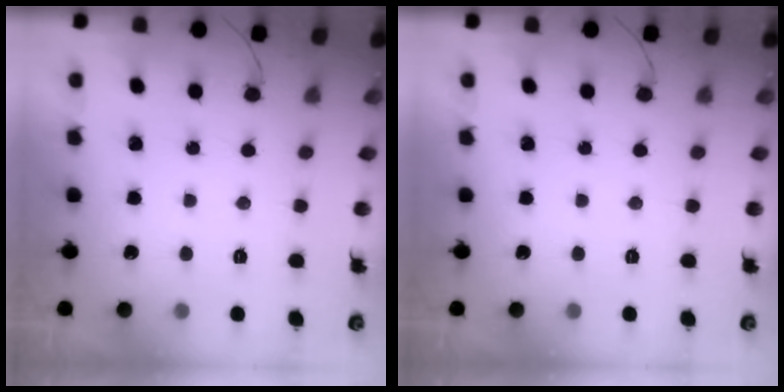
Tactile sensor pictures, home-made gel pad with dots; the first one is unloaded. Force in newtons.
{"total": 0.0}